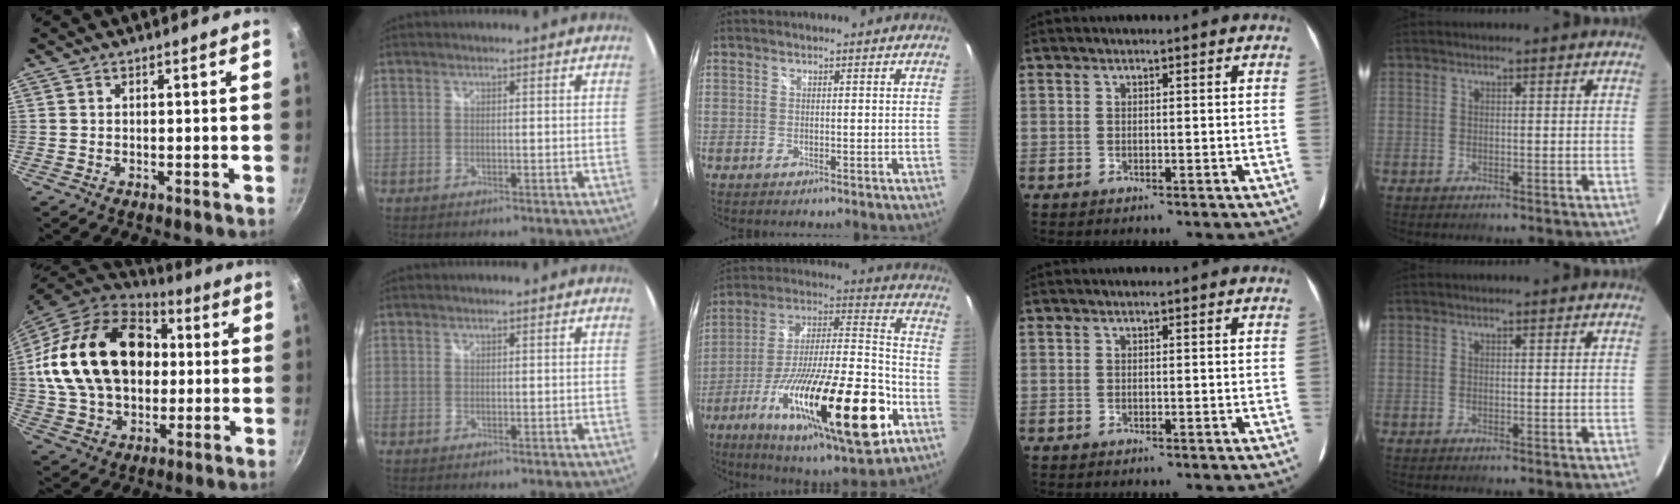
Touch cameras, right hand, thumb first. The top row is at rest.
{"thumb": {"total": 28.2, "force": [3.6, 20.0, 19.6], "torque": [-0.344, 0.032, 0.066]}, "middle": {"total": 33.1, "force": [-13.8, 7.8, 29.1], "torque": [-0.485, -0.053, -0.228]}}